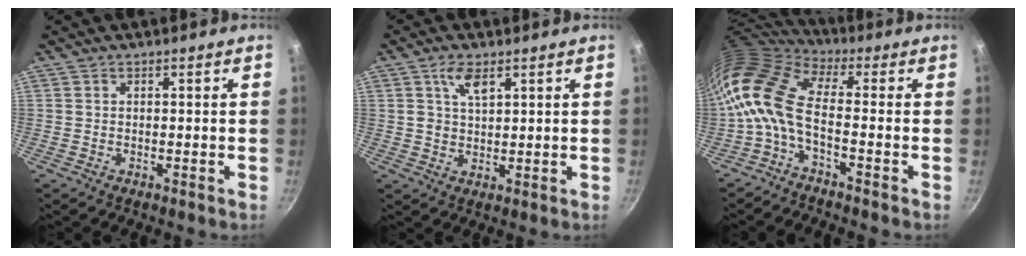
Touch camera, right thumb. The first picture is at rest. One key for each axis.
{"total": 4.6, "fx": 2.4, "fy": 2.3, "fz": 3.2, "tx": -0.053, "ty": -0.010, "tz": 0.047}
{"total": 11.6, "fx": -1.9, "fy": 5.1, "fz": 10.2, "tx": -0.209, "ty": 0.024, "tz": -0.057}